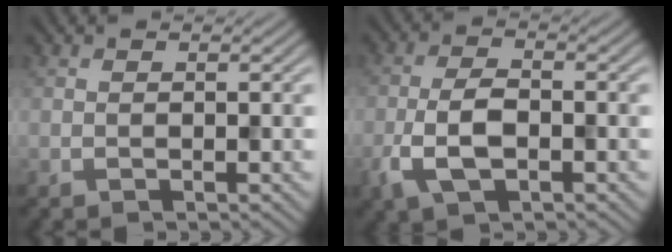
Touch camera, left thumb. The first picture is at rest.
{"total": 5.7, "force": [-2.0, 2.8, 4.5], "torque": [-0.098, -0.001, -0.045]}